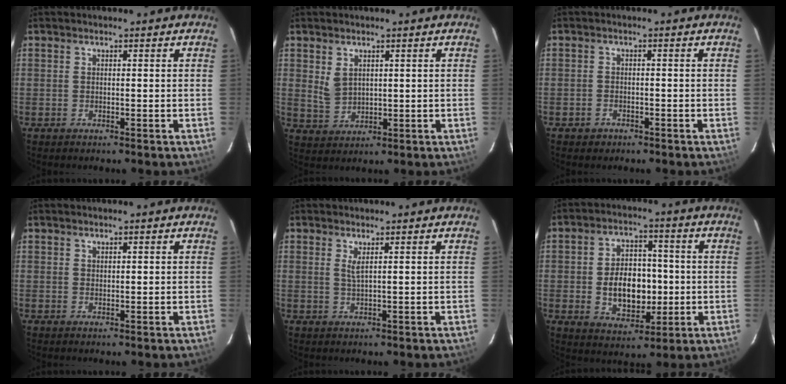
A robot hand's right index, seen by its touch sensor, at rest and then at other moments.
{"total": 4.3, "force": [1.6, 3.0, 2.5], "torque": [-0.046, -0.002, 0.042]}
{"total": 2.1, "force": [-1.3, 1.7, 0.4], "torque": [-0.011, 0.004, -0.016]}
{"total": 0.6, "force": [0.5, 0.3, 0.3], "torque": [-0.004, 0.002, 0.011]}
{"total": 1.7, "force": [0.8, 0.0, 1.5], "torque": [-0.028, -0.003, 0.013]}
{"total": 11.4, "force": [-1.2, 7.6, 8.4], "torque": [-0.157, 0.016, -0.002]}